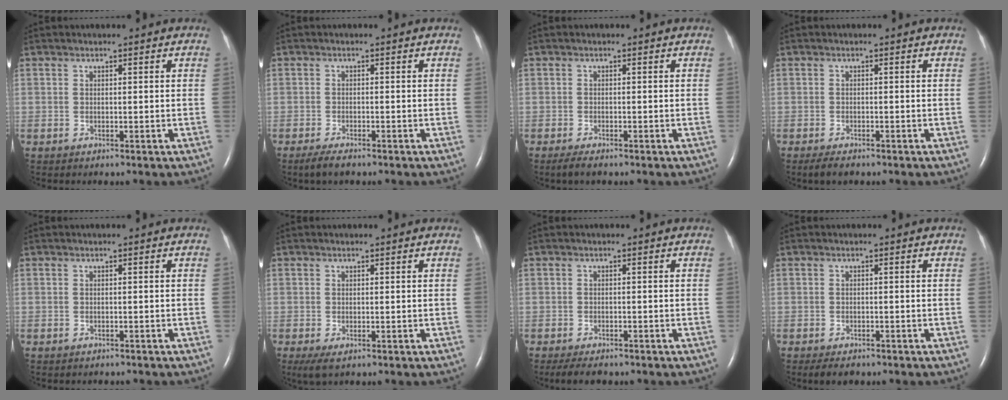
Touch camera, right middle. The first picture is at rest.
{"total": 2.5, "force": [-1.9, 0.6, 1.5], "torque": [-0.039, -0.007, -0.034]}
{"total": 1.8, "force": [-1.4, 0.4, 1.1], "torque": [-0.031, -0.006, -0.024]}
{"total": 2.2, "force": [-1.7, 0.7, 1.2], "torque": [-0.029, -0.005, -0.025]}
{"total": 1.3, "force": [-1.1, 0.4, 0.5], "torque": [-0.017, -0.003, -0.010]}
{"total": 2.2, "force": [-0.9, 0.8, 1.8], "torque": [-0.033, -0.006, -0.011]}
{"total": 3.9, "force": [-3.1, 1.3, 1.9], "torque": [-0.034, -0.009, -0.044]}
{"total": 2.4, "force": [-1.8, 1.1, 1.2], "torque": [-0.020, -0.004, -0.022]}